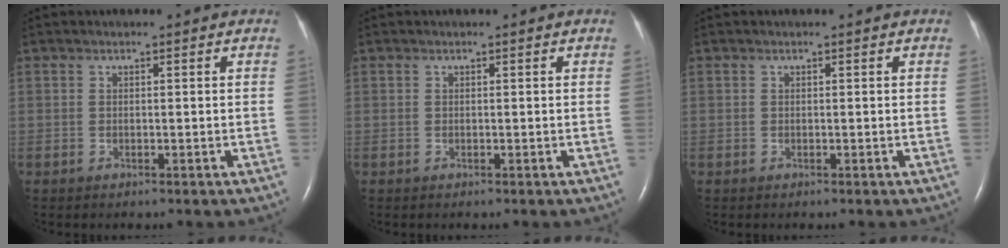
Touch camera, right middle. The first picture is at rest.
{"total": 0.0}
{"total": 0.0}